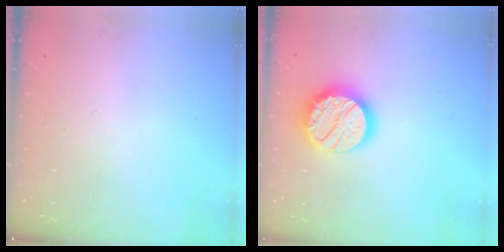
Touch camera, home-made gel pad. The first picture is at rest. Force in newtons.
{"total": 17.4, "press": 17.4, "slide": 1.2}